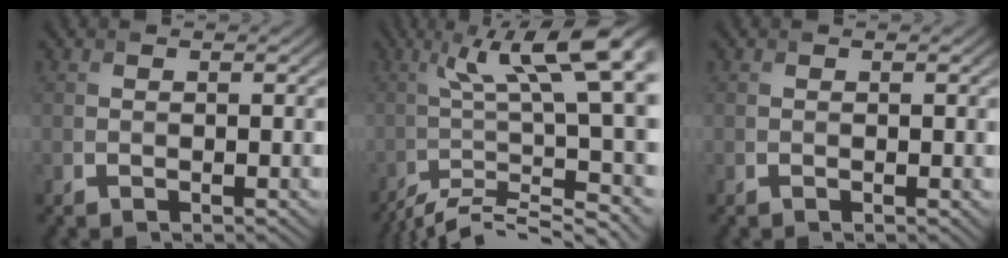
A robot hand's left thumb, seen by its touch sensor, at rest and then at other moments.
{"total": 14.4, "force": [-3.2, 3.1, 13.7], "torque": [-0.216, 0.011, -0.051]}
{"total": 0.0}